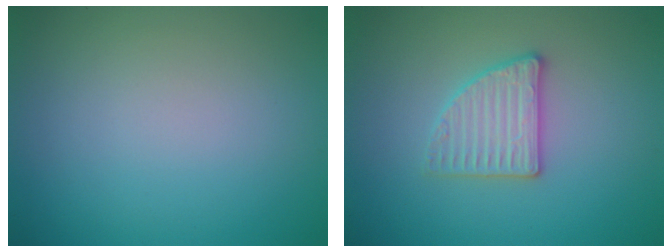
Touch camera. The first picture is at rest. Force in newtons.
{"total": 2.8, "press": 2.7, "slide": 0.5}